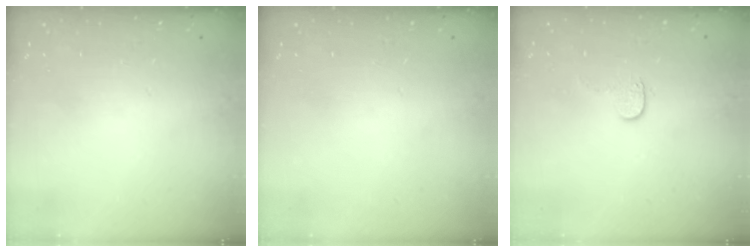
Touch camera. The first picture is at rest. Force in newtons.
{"total": 0.0}
{"total": 3.9, "press": 3.9, "slide": 0.4}